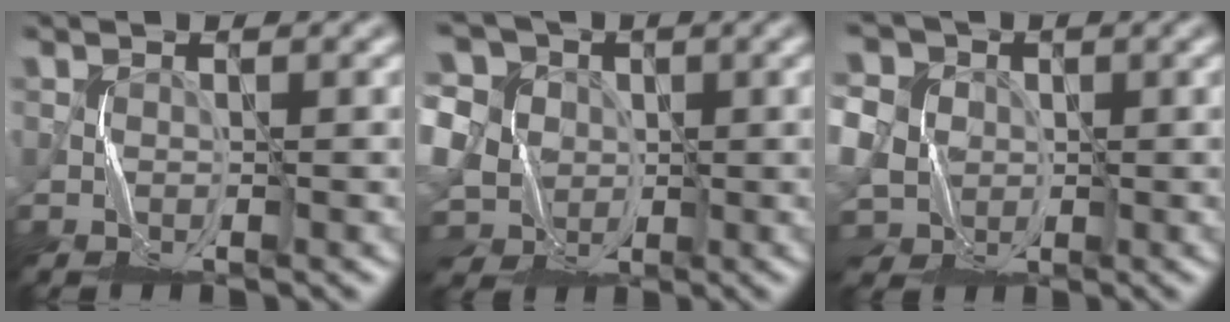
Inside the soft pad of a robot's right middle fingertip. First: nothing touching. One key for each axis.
{"total": 12.7, "fx": 3.0, "fy": 10.8, "fz": 5.9, "tx": -0.155, "ty": 0.035, "tz": 0.021}
{"total": 10.6, "fx": 1.8, "fy": 9.7, "fz": 3.9, "tx": -0.119, "ty": 0.025, "tz": 0.008}